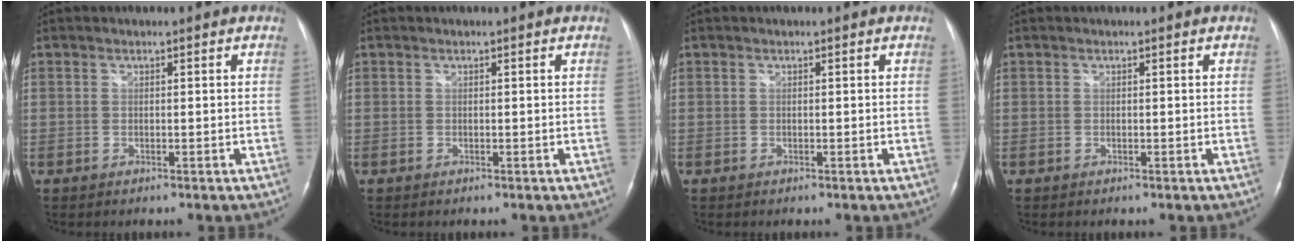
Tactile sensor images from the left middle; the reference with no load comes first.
{"total": 0.0}
{"total": 0.0}
{"total": 0.0}